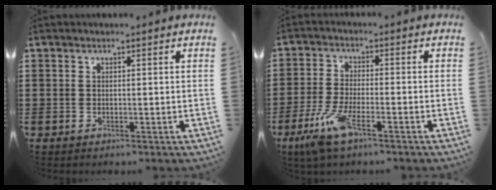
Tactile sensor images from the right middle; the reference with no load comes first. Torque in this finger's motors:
{"motor_torque": [1.77, -0.36, 0.39, 0.14]}